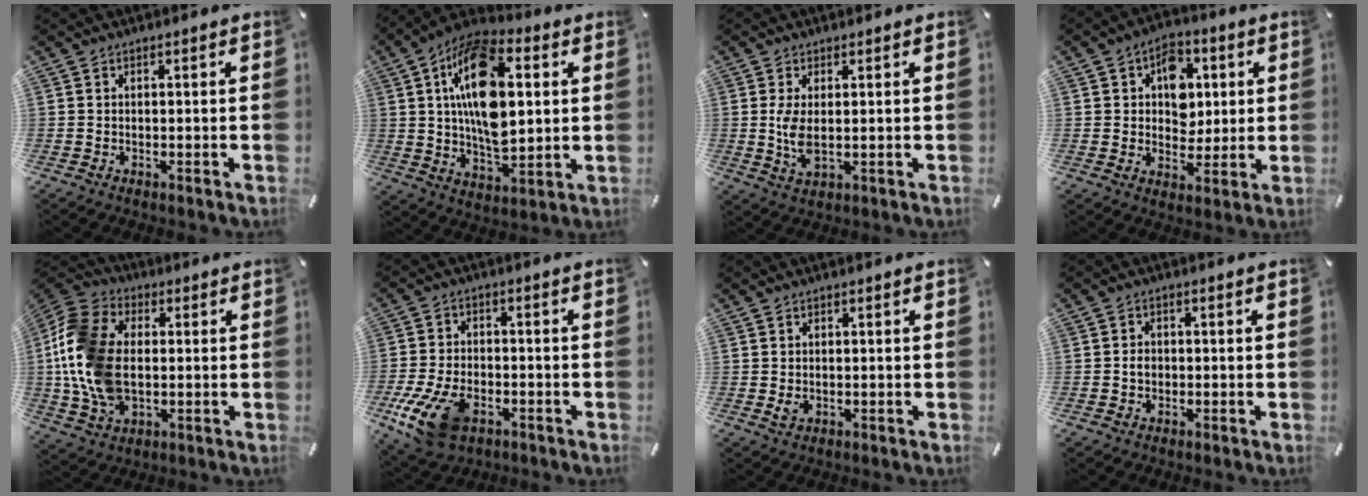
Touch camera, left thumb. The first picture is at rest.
{"total": 18.7, "force": [4.1, 10.4, 14.9], "torque": [-0.292, -0.003, 0.064]}
{"total": 5.7, "force": [0.4, 2.4, 5.2], "torque": [-0.118, -0.008, -0.001]}
{"total": 9.3, "force": [2.3, 7.7, 4.8], "torque": [-0.058, 0.000, 0.037]}
{"total": 17.3, "force": [-0.7, 12.1, 12.4], "torque": [-0.288, 0.007, -0.012]}
{"total": 13.3, "force": [-6.4, 7.9, 8.6], "torque": [-0.182, 0.024, -0.112]}
{"total": 1.3, "force": [-0.1, 1.1, 0.8], "torque": [-0.007, -0.003, -0.002]}
{"total": 2.7, "force": [-0.4, 2.2, 1.5], "torque": [-0.030, 0.005, -0.009]}